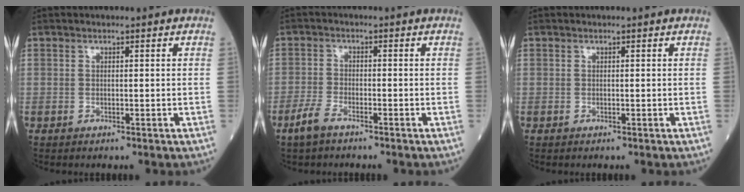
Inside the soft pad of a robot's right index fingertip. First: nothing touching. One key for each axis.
{"total": 3.6, "fx": -2.6, "fy": 1.0, "fz": 2.2, "tx": -0.056, "ty": -0.003, "tz": -0.053}
{"total": 0.0}